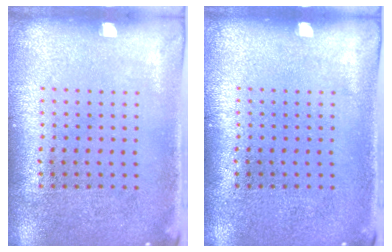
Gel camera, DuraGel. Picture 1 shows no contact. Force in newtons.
{"total": 0.0}